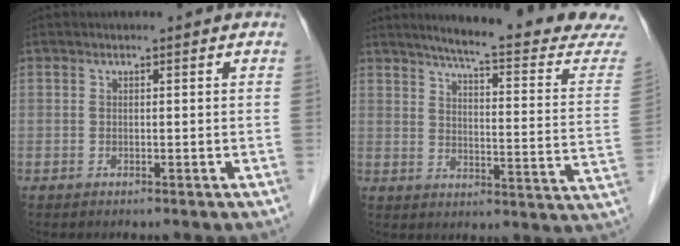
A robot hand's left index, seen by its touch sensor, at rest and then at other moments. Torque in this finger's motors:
{"motor_torque": [-0.38, -0.46, 0.23, 0.07]}